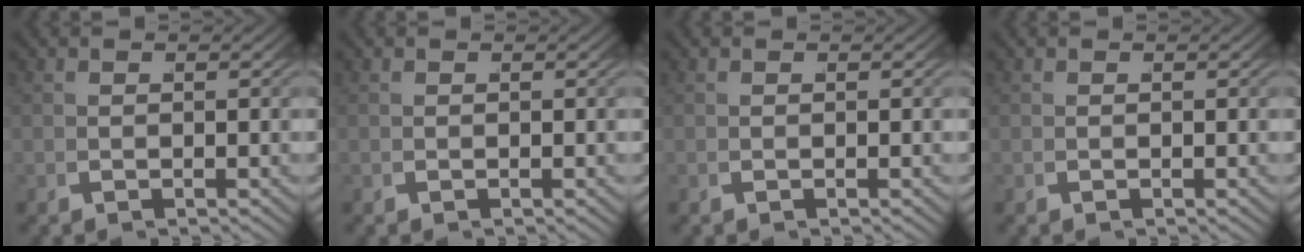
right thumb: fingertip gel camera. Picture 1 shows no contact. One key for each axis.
{"total": 0.0}
{"total": 0.0}
{"total": 0.0}